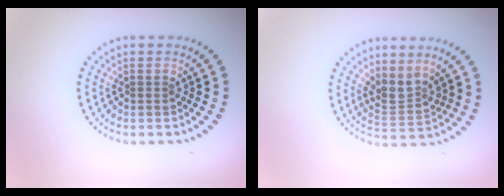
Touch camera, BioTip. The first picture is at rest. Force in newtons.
{"total": 2.5, "press": 2.0, "slide": 1.5}